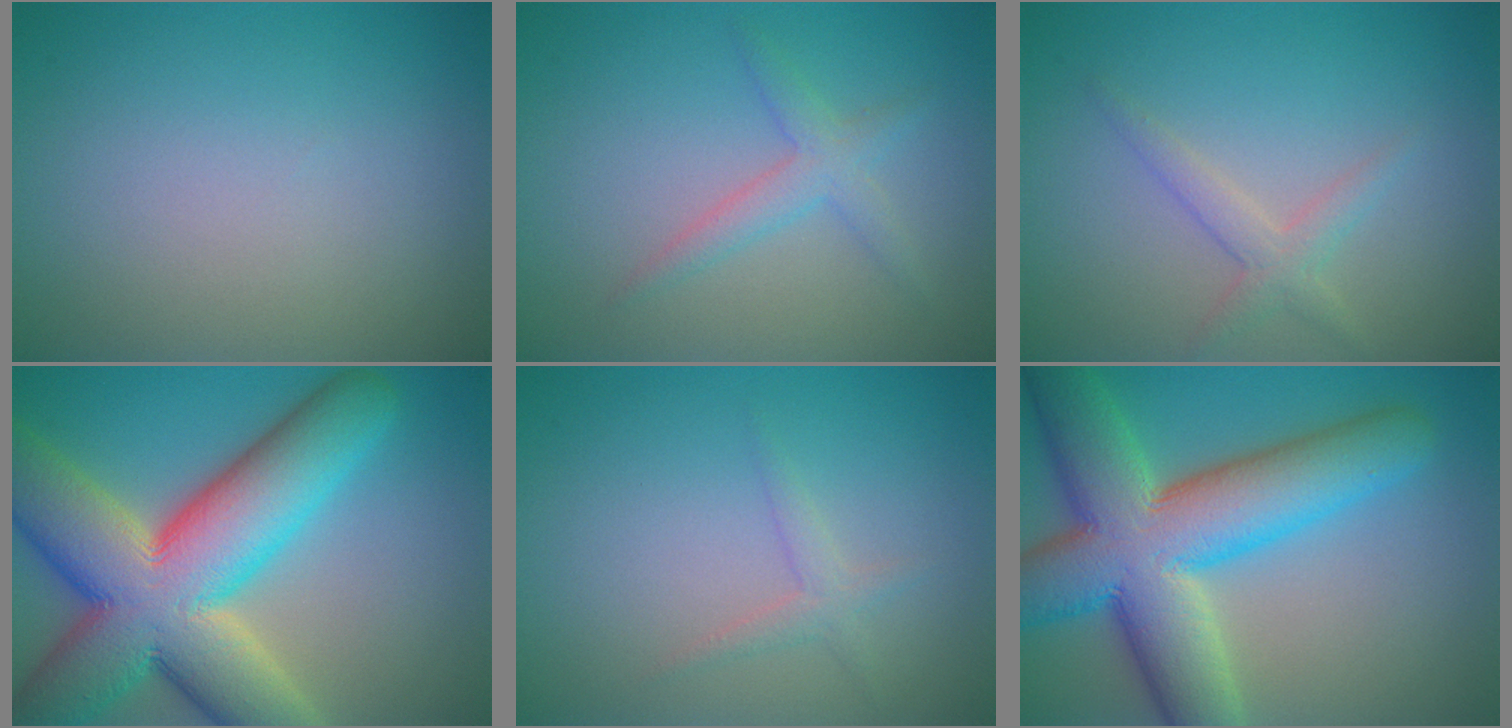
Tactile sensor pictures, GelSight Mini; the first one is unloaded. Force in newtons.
{"total": 2.2, "press": 2.2, "slide": 0.1}
{"total": 2.0, "press": 2.0, "slide": 0.1}
{"total": 16.0, "press": 16.0, "slide": 1.2}
{"total": 1.2, "press": 1.2, "slide": 0.0}
{"total": 13.1, "press": 13.1, "slide": 0.6}